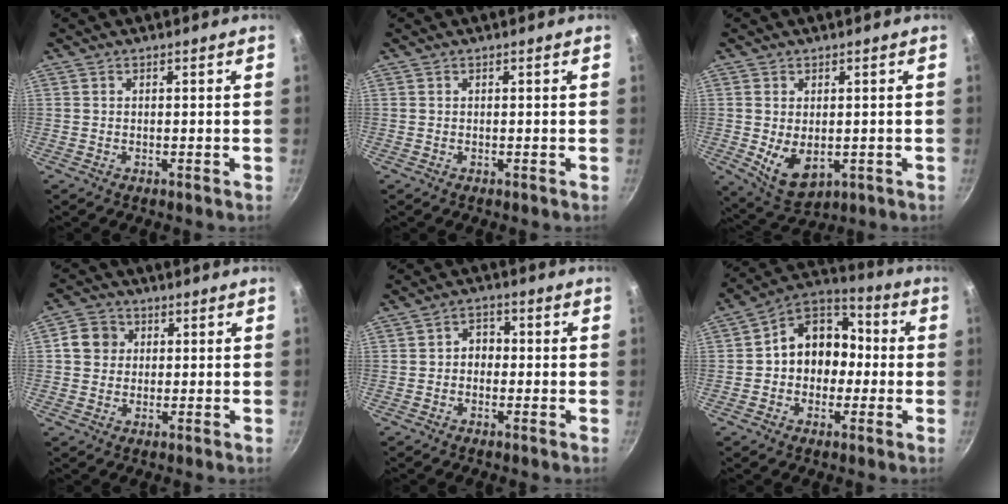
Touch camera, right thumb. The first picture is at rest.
{"total": 0.0}
{"total": 7.7, "force": [-0.7, 5.0, 5.8], "torque": [-0.091, -0.020, 0.010]}
{"total": 5.6, "force": [1.1, 5.1, 2.1], "torque": [-0.008, 0.007, 0.007]}
{"total": 3.7, "force": [-0.4, 3.1, 2.1], "torque": [-0.007, 0.013, -0.016]}
{"total": 13.5, "force": [-0.6, 11.0, 7.8], "torque": [-0.065, 0.046, -0.030]}